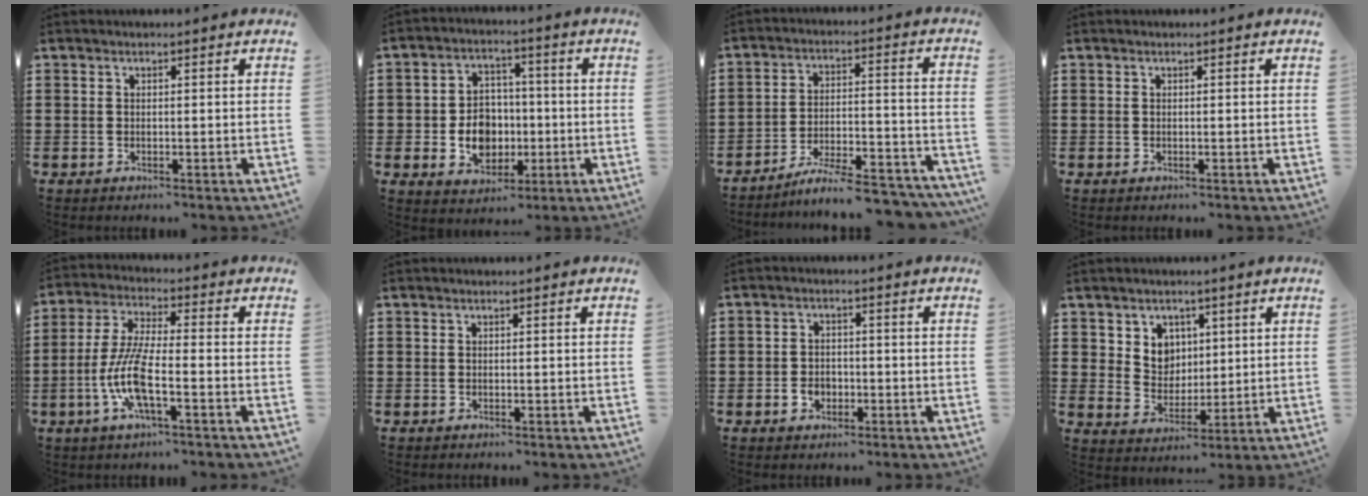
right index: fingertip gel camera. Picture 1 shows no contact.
{"total": 7.3, "force": [-1.2, 6.1, 3.8], "torque": [-0.070, 0.011, -0.021]}
{"total": 7.5, "force": [-6.8, 0.5, 3.0], "torque": [-0.045, 0.006, -0.130]}
{"total": 0.0}
{"total": 8.6, "force": [-3.1, 2.1, 7.8], "torque": [-0.185, -0.016, -0.067]}
{"total": 0.0}
{"total": 2.7, "force": [-1.0, 2.1, 1.3], "torque": [-0.029, 0.002, -0.021]}
{"total": 5.2, "force": [2.5, 4.5, 0.9], "torque": [-0.035, 0.004, 0.044]}